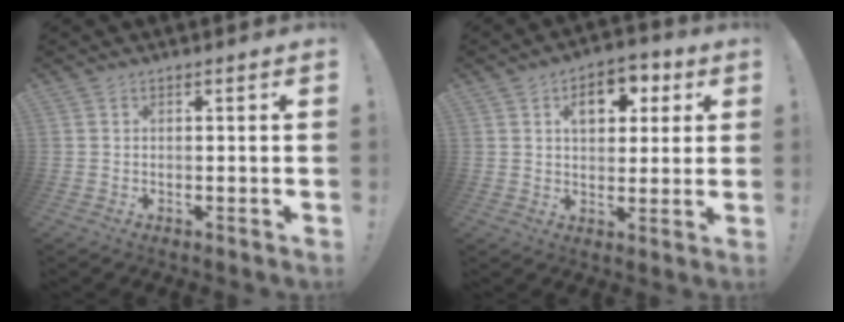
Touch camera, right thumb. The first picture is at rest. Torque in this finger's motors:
{"motor_torque": [0.80, 2.11, 0.56, -0.41, 0.01]}